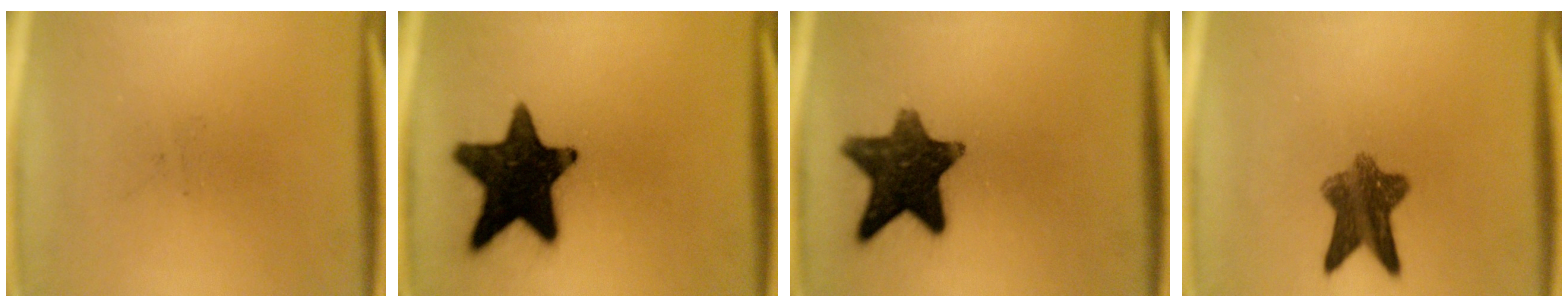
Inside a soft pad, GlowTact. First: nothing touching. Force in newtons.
{"total": 17.7}
{"total": 12.6}
{"total": 7.9}